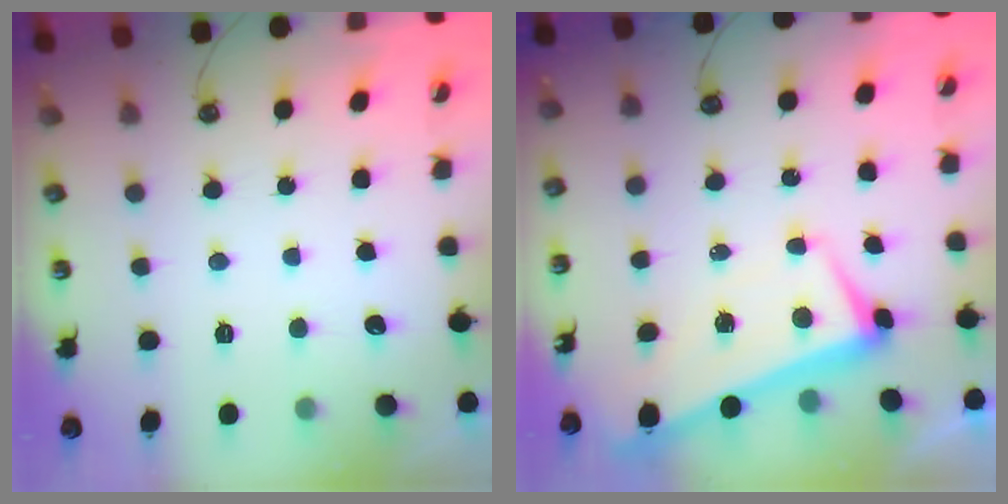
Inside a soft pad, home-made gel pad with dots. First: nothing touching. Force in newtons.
{"total": 2.2, "press": 2.1, "slide": 0.7}